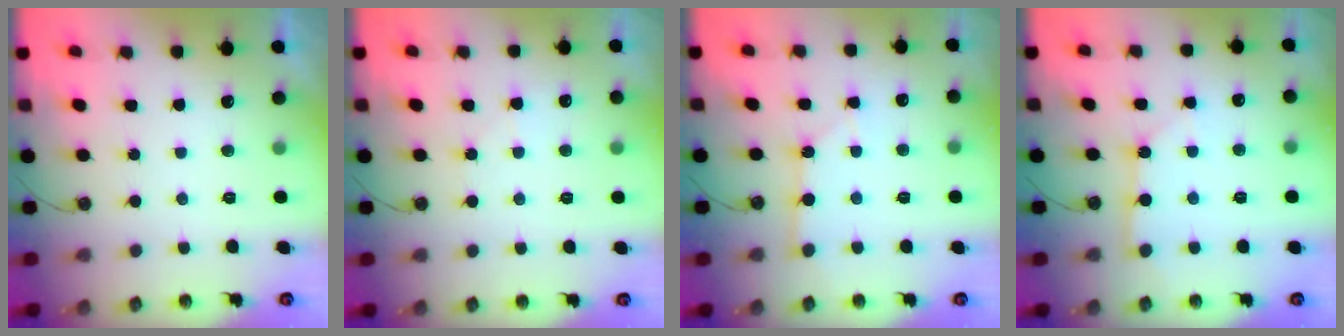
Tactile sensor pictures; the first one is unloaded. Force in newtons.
{"total": 3.9, "press": 3.8, "slide": 0.7}
{"total": 2.7, "press": 2.7, "slide": 0.3}
{"total": 2.7, "press": 2.7, "slide": 0.3}